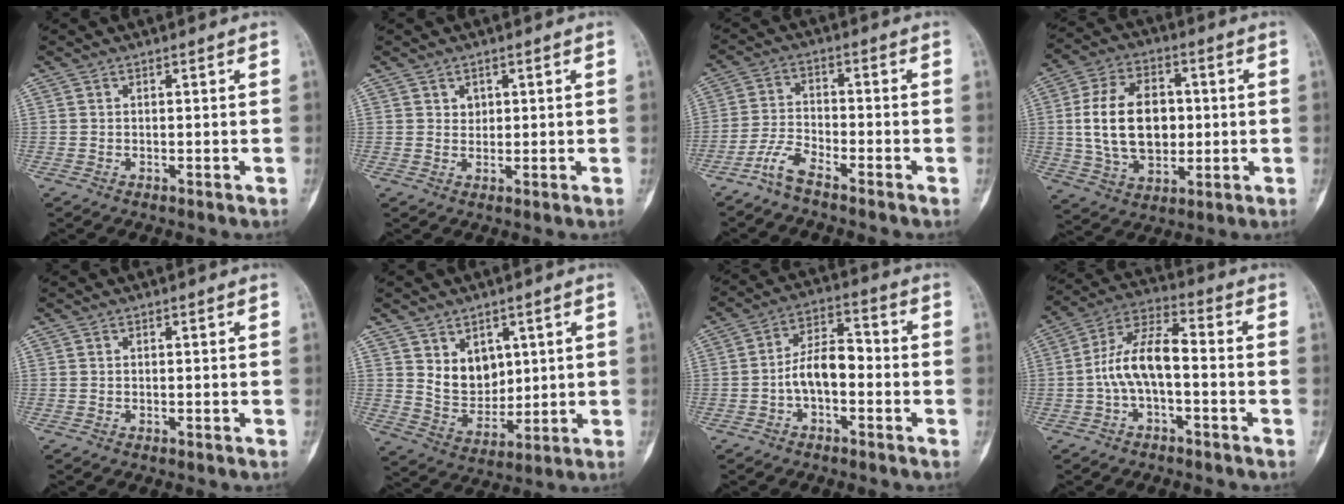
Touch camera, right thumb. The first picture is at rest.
{"total": 2.0, "force": [0.9, 1.6, 0.7], "torque": [0.002, -0.006, 0.015]}
{"total": 4.8, "force": [-4.0, 0.9, 2.6], "torque": [-0.059, 0.018, -0.085]}
{"total": 16.4, "force": [1.0, 10.8, 12.3], "torque": [-0.193, 0.008, 0.022]}
{"total": 0.0}
{"total": 8.2, "force": [3.0, 6.3, 4.4], "torque": [-0.039, -0.029, 0.070]}
{"total": 8.0, "force": [-1.8, 4.3, 6.5], "torque": [-0.103, 0.038, -0.038]}
{"total": 10.1, "force": [-1.7, 4.4, 8.9], "torque": [-0.171, 0.046, -0.037]}